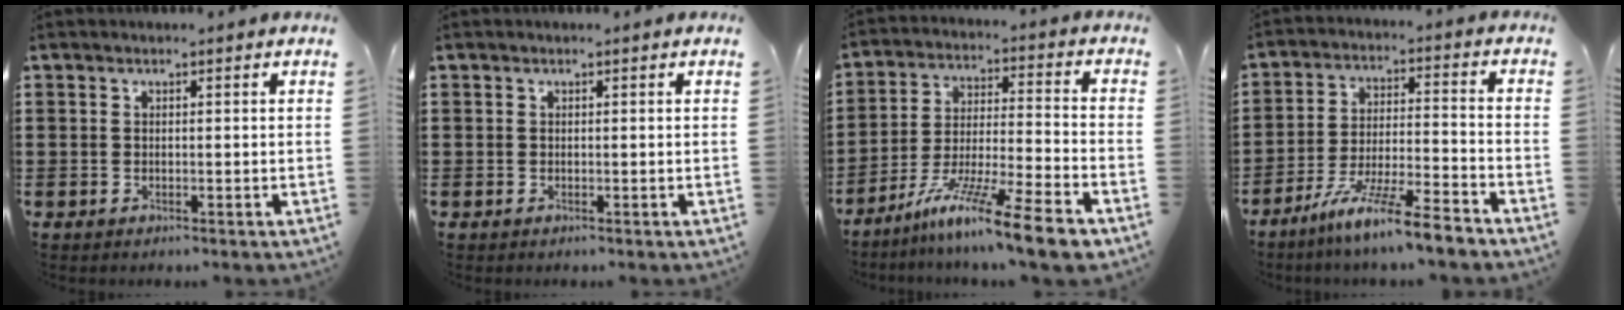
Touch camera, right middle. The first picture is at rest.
{"total": 0.0}
{"total": 13.0, "force": [-10.0, 0.3, 8.3], "torque": [-0.141, 0.018, -0.187]}
{"total": 9.7, "force": [-8.3, -0.3, 5.1], "torque": [-0.099, 0.002, -0.162]}